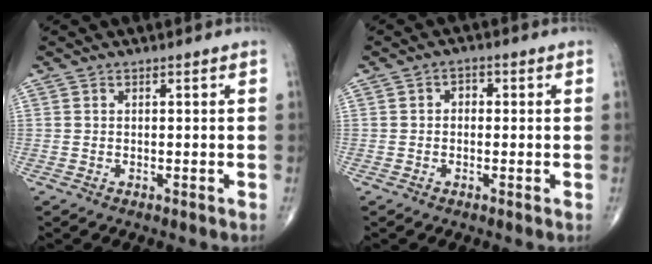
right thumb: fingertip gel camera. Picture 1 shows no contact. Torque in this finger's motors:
{"motor_torque": [-0.45, 0.32, 0.03, 0.03, 0.06]}